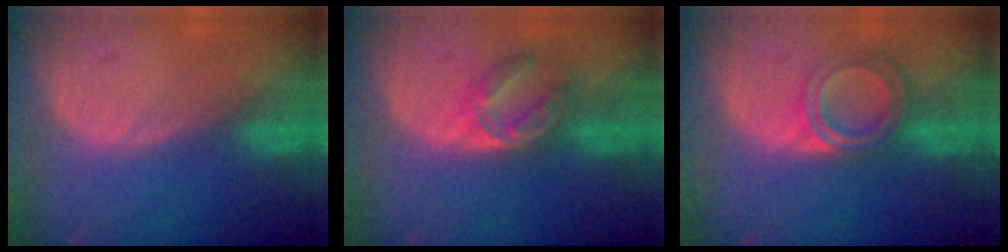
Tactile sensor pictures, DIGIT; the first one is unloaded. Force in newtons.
{"total": 6.4, "press": 5.8, "slide": 2.8}
{"total": 6.4, "press": 5.4, "slide": 3.4}